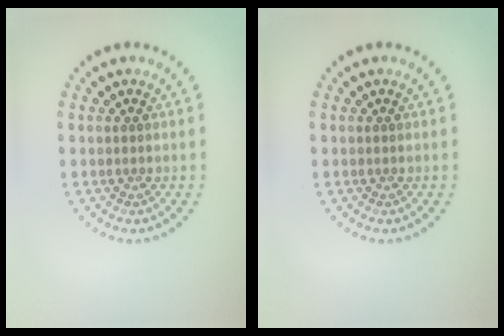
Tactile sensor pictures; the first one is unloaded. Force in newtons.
{"total": 0.0}